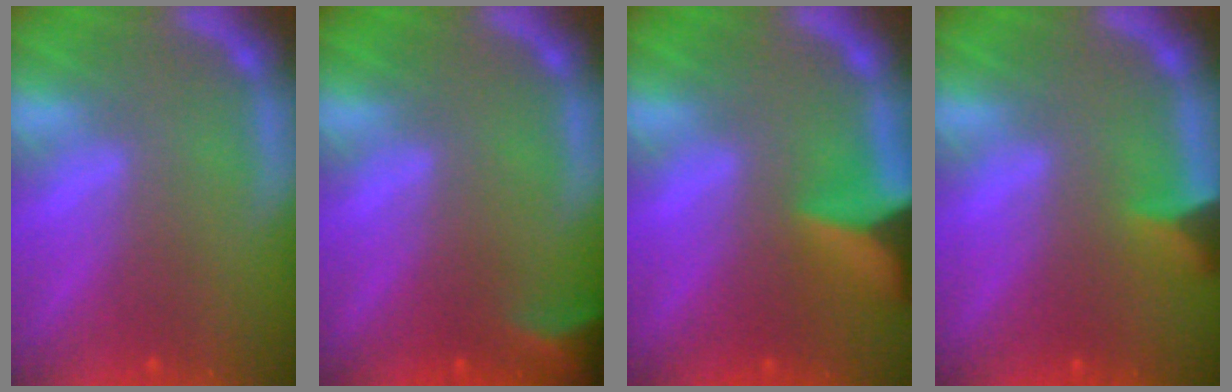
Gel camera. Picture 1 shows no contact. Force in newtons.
{"total": 2.9}
{"total": 6.0}
{"total": 2.4}